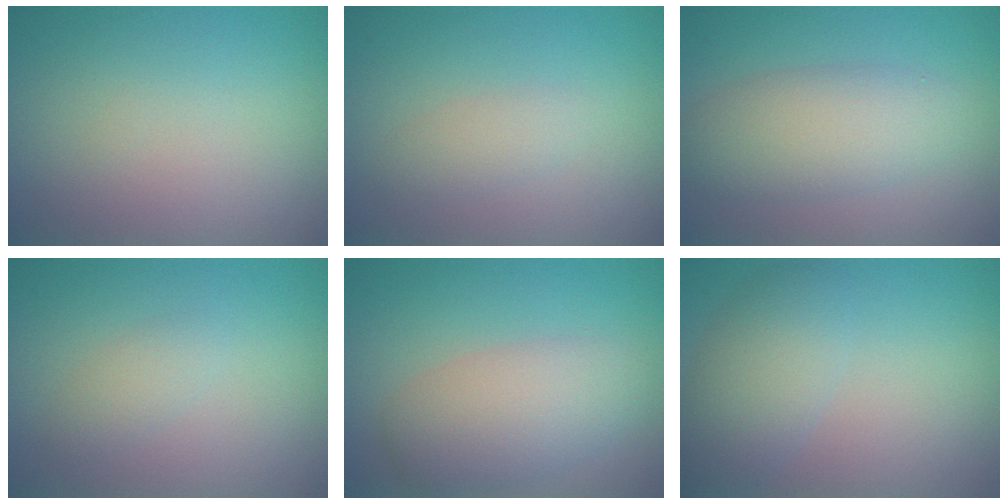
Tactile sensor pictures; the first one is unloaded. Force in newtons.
{"total": 1.5, "press": 1.5, "slide": 0.1}
{"total": 4.9, "press": 4.9, "slide": 0.4}
{"total": 1.4, "press": 1.4, "slide": 0.1}
{"total": 5.0, "press": 5.0, "slide": 0.2}
{"total": 3.0, "press": 3.0, "slide": 0.3}